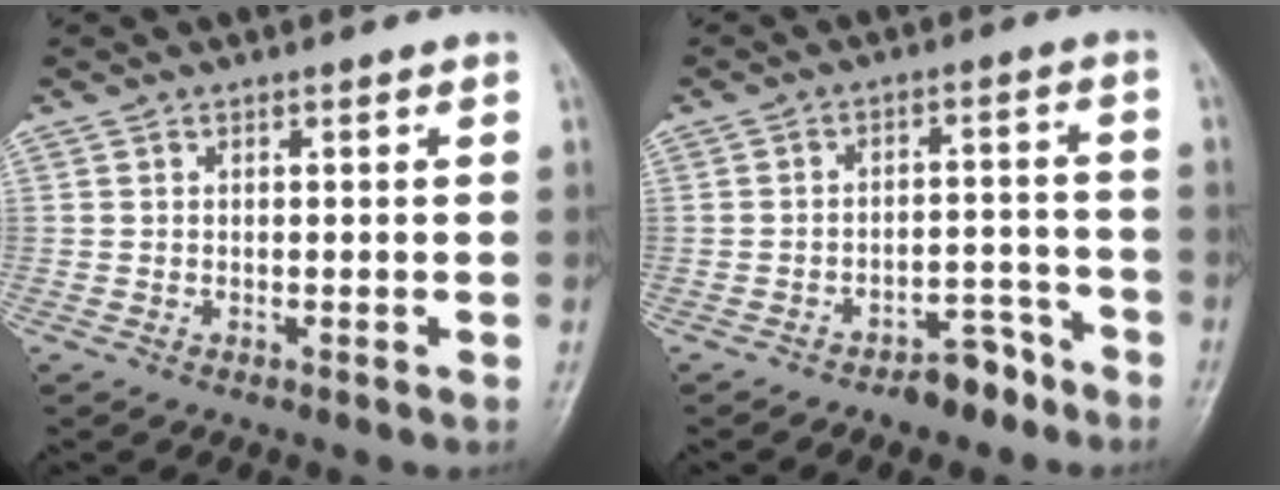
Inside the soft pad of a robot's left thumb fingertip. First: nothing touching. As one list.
[{"total": 6.0, "force": [-4.6, 2.9, 2.5], "torque": [-0.017, 0.044, -0.066]}]